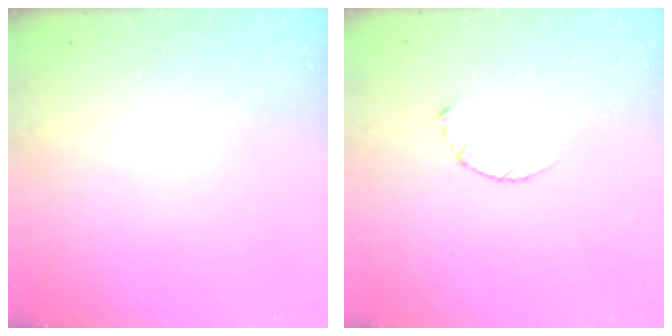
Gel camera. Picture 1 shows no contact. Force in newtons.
{"total": 3.9, "press": 3.9, "slide": 0.5}